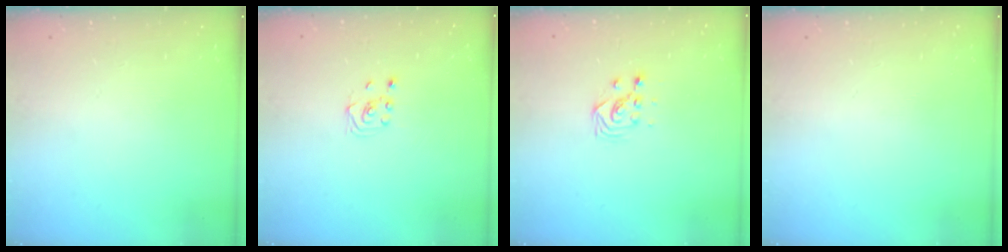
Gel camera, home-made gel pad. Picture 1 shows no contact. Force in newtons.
{"total": 1.9, "press": 1.7, "slide": 0.8}
{"total": 3.5, "press": 3.5, "slide": 0.2}
{"total": 0.0}